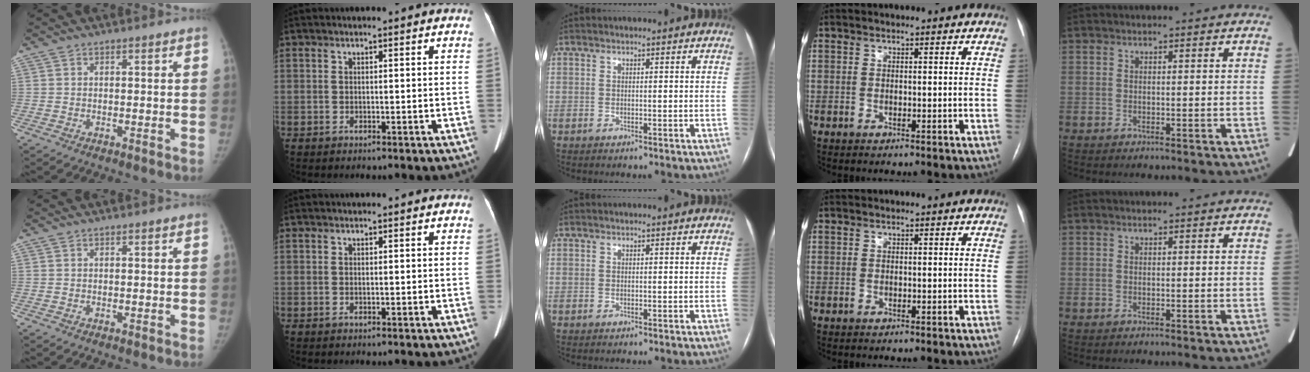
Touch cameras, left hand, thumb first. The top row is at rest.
{}